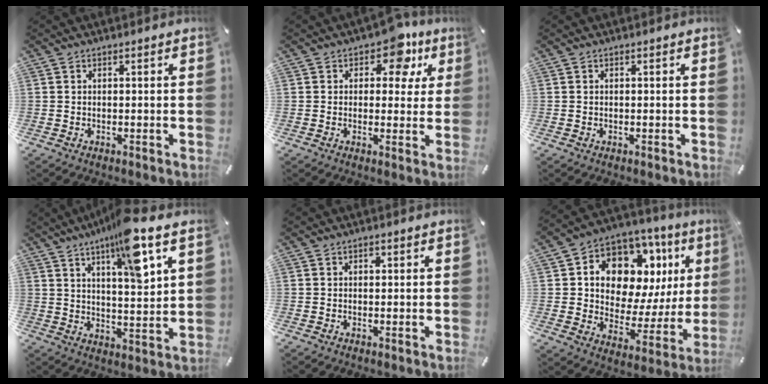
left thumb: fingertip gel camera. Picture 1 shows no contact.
{"total": 9.4, "force": [4.9, 5.6, 5.7], "torque": [-0.056, -0.025, 0.076]}
{"total": 0.0}
{"total": 12.5, "force": [8.0, 2.5, 9.3], "torque": [-0.149, -0.041, 0.131]}
{"total": 0.7, "force": [0.2, 0.6, 0.3], "torque": [-0.007, 0.002, 0.003]}
{"total": 12.8, "force": [7.0, 8.6, 6.4], "torque": [-0.100, -0.068, 0.126]}